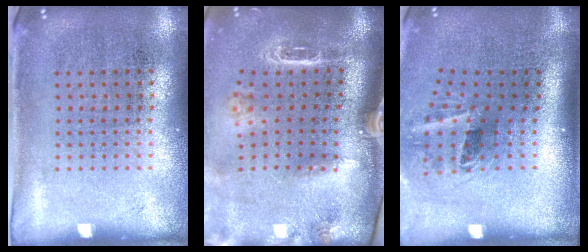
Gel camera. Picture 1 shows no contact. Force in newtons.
{"total": 2.5, "press": 2.0, "slide": 1.6}
{"total": 2.2, "press": 1.3, "slide": 1.7}